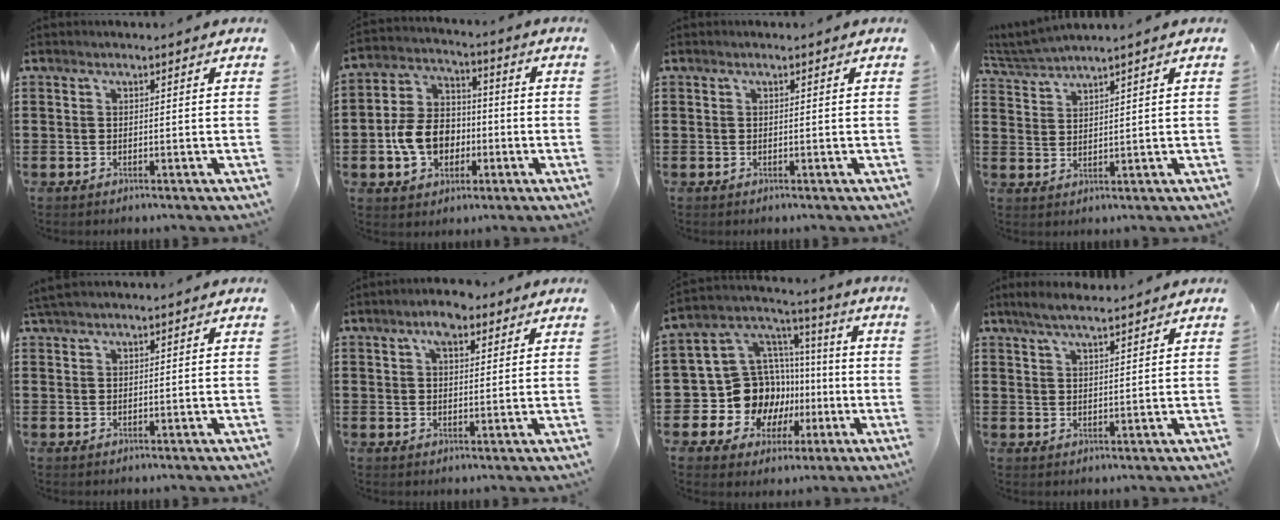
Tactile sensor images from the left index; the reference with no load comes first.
{"total": 9.4, "force": [-2.1, 7.5, 5.3], "torque": [-0.129, 0.023, -0.039]}
{"total": 0.0}
{"total": 3.1, "force": [2.9, -0.6, 0.8], "torque": [-0.027, -0.009, 0.053]}
{"total": 1.5, "force": [1.2, 0.2, 0.9], "torque": [-0.018, 0.001, 0.024]}
{"total": 5.0, "force": [3.3, 2.1, 3.2], "torque": [-0.054, 0.004, 0.055]}
{"total": 14.3, "force": [-3.1, 13.1, 4.9], "torque": [-0.138, -0.016, -0.033]}
{"total": 3.8, "force": [3.1, 0.6, 2.1], "torque": [-0.047, 0.001, 0.057]}